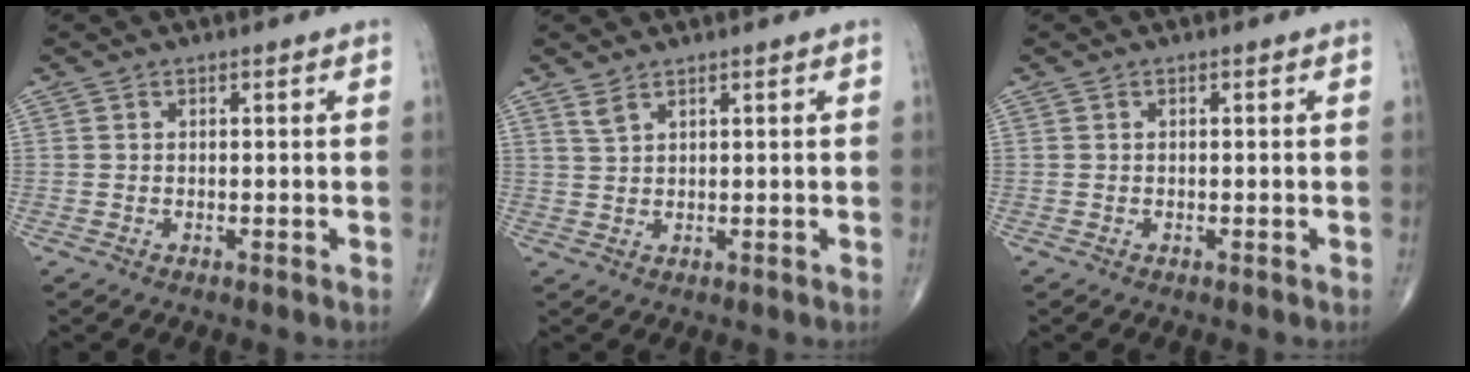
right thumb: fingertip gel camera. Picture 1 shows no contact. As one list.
[{"total": 1.9, "force": [1.5, 0.5, 1.1], "torque": [-0.024, -0.003, 0.036]}, {"total": 0.0}]